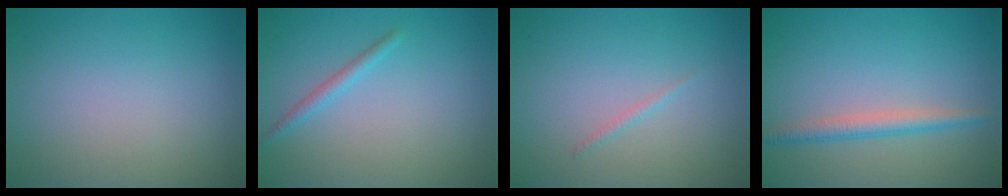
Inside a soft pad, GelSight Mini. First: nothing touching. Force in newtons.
{"total": 1.3, "press": 1.2, "slide": 0.1}
{"total": 0.6, "press": 0.6, "slide": 0.1}
{"total": 2.4, "press": 2.4, "slide": 0.0}